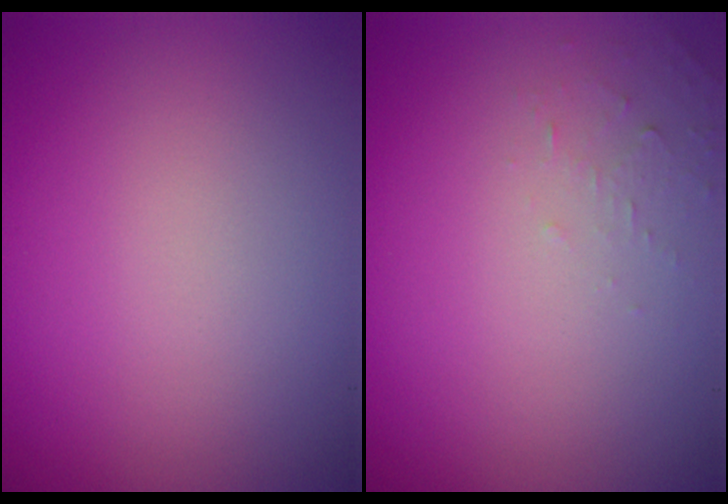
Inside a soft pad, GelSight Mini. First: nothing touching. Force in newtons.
{"total": 0.9, "press": 0.9, "slide": 0.1}